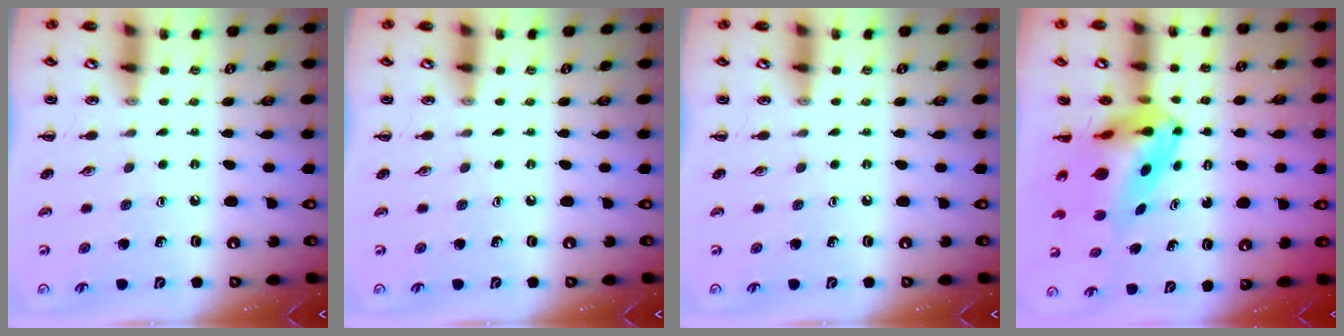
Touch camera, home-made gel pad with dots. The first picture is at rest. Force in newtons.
{"total": 0.0}
{"total": 0.0}
{"total": 7.7, "press": 7.3, "slide": 2.5}